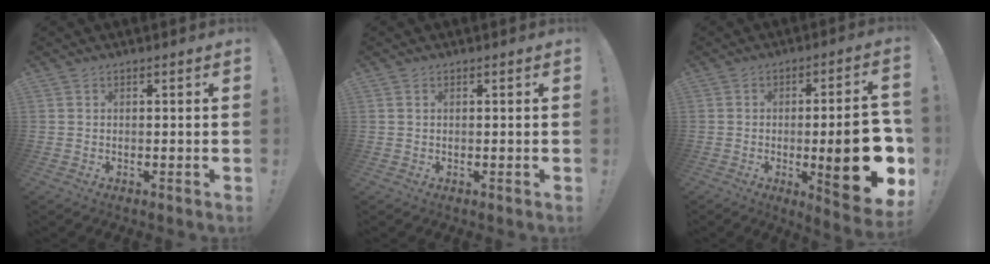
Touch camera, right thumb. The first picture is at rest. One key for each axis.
{"total": 0.5, "fx": 0.3, "fy": 0.2, "fz": 0.4, "tx": -0.011, "ty": 0.003, "tz": 0.006}
{"total": 19.8, "fx": -3.5, "fy": 5.3, "fz": 18.8, "tx": -0.244, "ty": 0.000, "tz": -0.041}